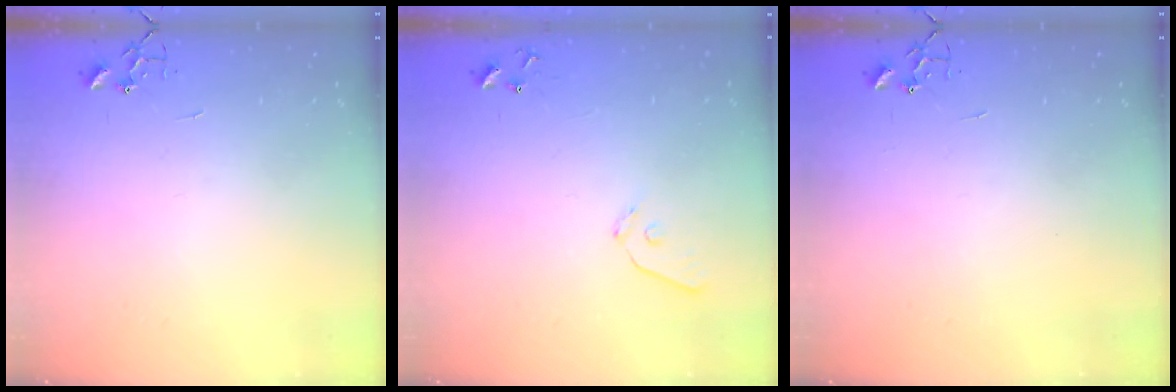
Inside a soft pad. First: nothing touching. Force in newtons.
{"total": 7.4, "press": 7.4, "slide": 0.6}
{"total": 0.0}